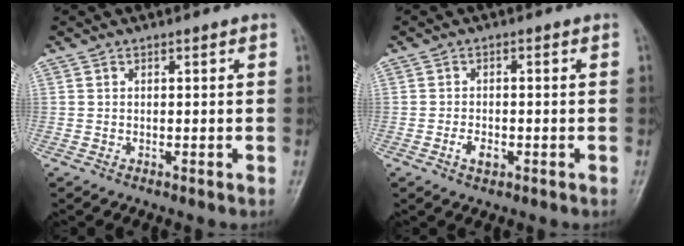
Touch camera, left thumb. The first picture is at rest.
{"total": 2.8, "force": [-1.1, 1.7, 1.9], "torque": [-0.029, 0.005, -0.019]}